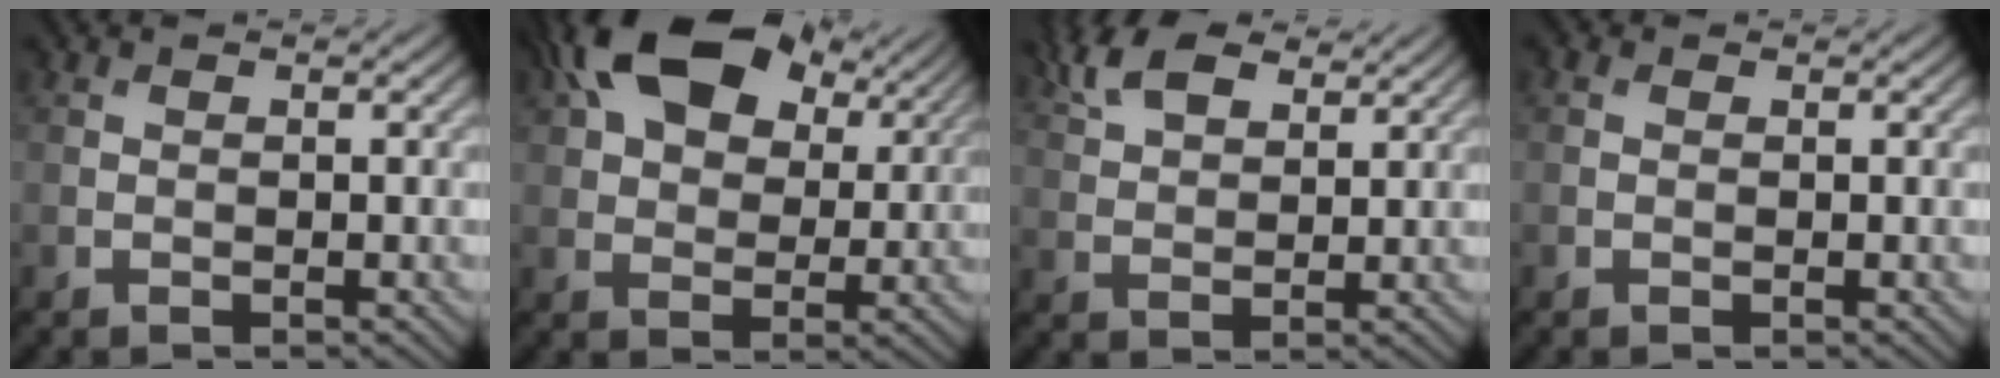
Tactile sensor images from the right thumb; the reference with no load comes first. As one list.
[{"total": 16.2, "force": [8.5, 9.2, 10.3], "torque": [-0.206, 0.027, 0.144]}, {"total": 7.4, "force": [5.1, 3.4, 4.2], "torque": [-0.100, 0.013, 0.107]}, {"total": 0.5, "force": [0.0, 0.5, 0.1], "torque": [-0.003, 0.000, -0.002]}]